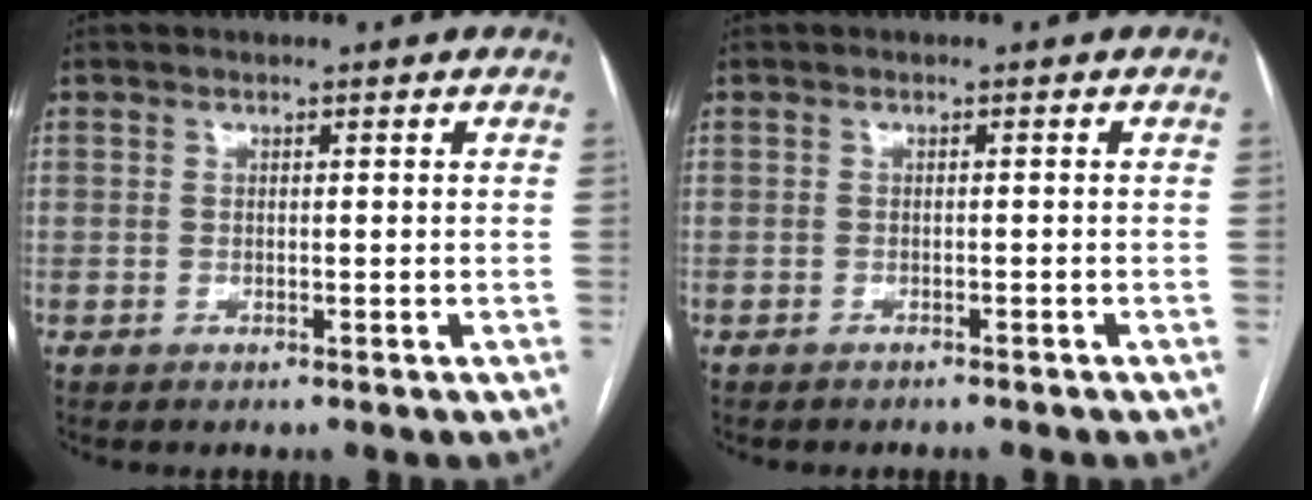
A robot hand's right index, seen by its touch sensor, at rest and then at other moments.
{"total": 2.8, "force": [-2.5, 0.9, 0.8], "torque": [-0.013, -0.003, -0.027]}